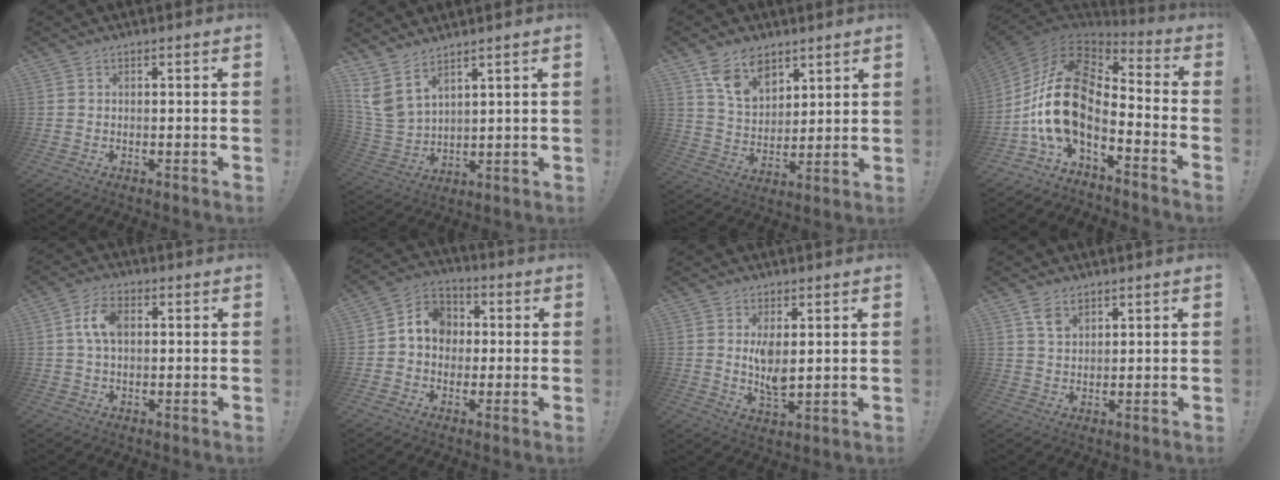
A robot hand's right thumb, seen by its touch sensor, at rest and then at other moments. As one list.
[{"total": 7.6, "force": [5.6, 3.6, 3.7], "torque": [-0.088, -0.043, 0.111]}, {"total": 11.6, "force": [7.7, 7.3, 4.7], "torque": [-0.084, -0.041, 0.151]}, {"total": 17.6, "force": [-1.7, 9.4, 14.8], "torque": [-0.299, -0.003, -0.030]}, {"total": 7.6, "force": [1.4, 4.4, 6.0], "torque": [-0.119, 0.011, 0.027]}, {"total": 9.2, "force": [0.5, 8.2, 4.2], "torque": [-0.060, 0.015, 0.017]}, {"total": 6.2, "force": [2.2, 2.5, 5.2], "torque": [-0.077, -0.018, 0.035]}, {"total": 4.6, "force": [2.9, 2.8, 2.3], "torque": [-0.036, -0.012, 0.054]}]